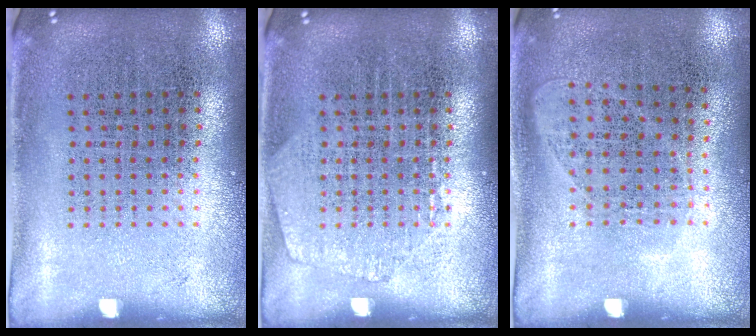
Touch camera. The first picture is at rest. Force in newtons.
{"total": 1.0, "press": 1.0, "slide": 0.1}
{"total": 1.0, "press": 0.9, "slide": 0.4}